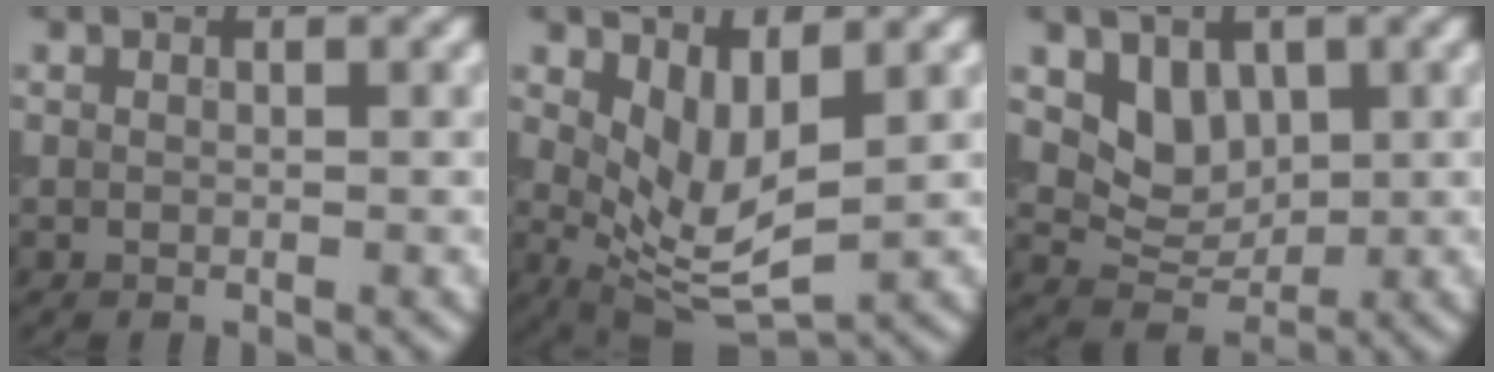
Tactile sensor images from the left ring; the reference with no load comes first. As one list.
[{"total": 4.8, "force": [1.5, 2.0, 4.0], "torque": [-0.084, -0.020, 0.032]}, {"total": 3.2, "force": [1.3, 2.4, 1.6], "torque": [-0.028, -0.009, 0.024]}]